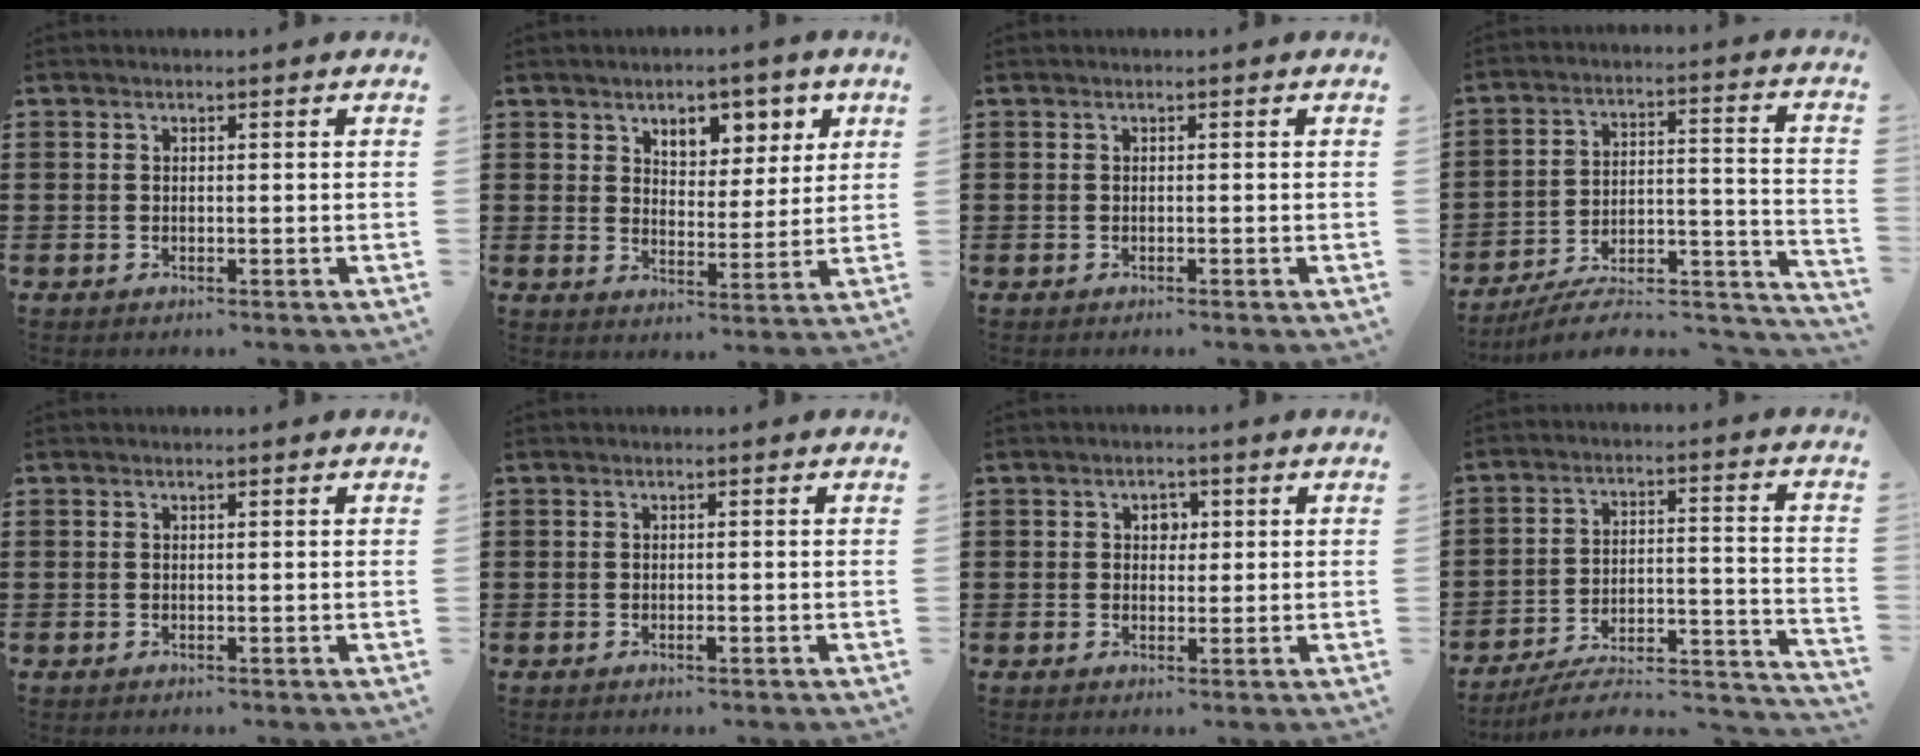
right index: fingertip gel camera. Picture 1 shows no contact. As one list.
[{"total": 5.7, "force": [3.6, 3.7, 2.4], "torque": [-0.045, -0.005, 0.058]}, {"total": 0.0}, {"total": 8.4, "force": [-7.2, 2.1, 3.6], "torque": [-0.050, 0.013, -0.137]}, {"total": 0.0}, {"total": 0.8, "force": [-0.3, 0.2, 0.7], "torque": [-0.012, -0.004, -0.005]}, {"total": 2.1, "force": [0.6, 1.7, 1.1], "torque": [-0.027, 0.010, 0.008]}, {"total": 6.1, "force": [-5.2, 1.4, 2.8], "torque": [-0.049, -0.003, -0.104]}]